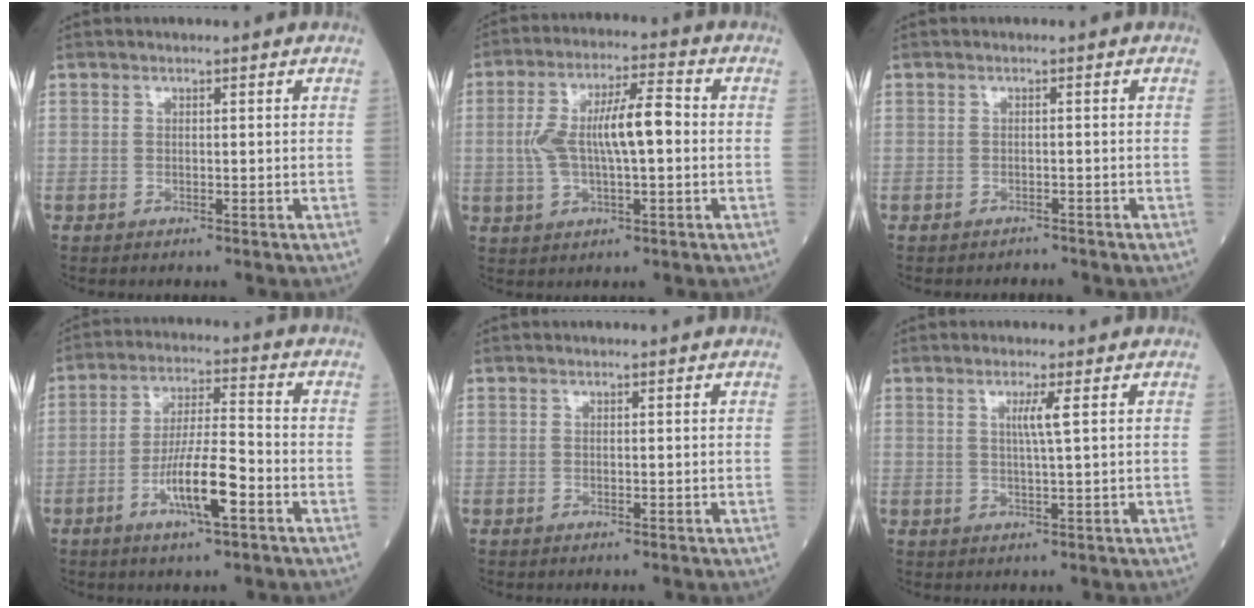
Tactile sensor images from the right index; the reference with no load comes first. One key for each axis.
{"total": 10.6, "fx": 0.1, "fy": 2.9, "fz": 10.2, "tx": -0.201, "ty": 0.024, "tz": 0.003}
{"total": 1.2, "fx": -1.1, "fy": 0.2, "fz": -0.3, "tx": 0.004, "ty": -0.003, "tz": -0.016}
{"total": 9.4, "fx": -4.0, "fy": 1.1, "fz": 8.5, "tx": -0.157, "ty": -0.002, "tz": -0.071}
{"total": 0.0}
{"total": 2.6, "fx": 0.8, "fy": -0.6, "fz": 2.4, "tx": -0.048, "ty": -0.003, "tz": 0.014}